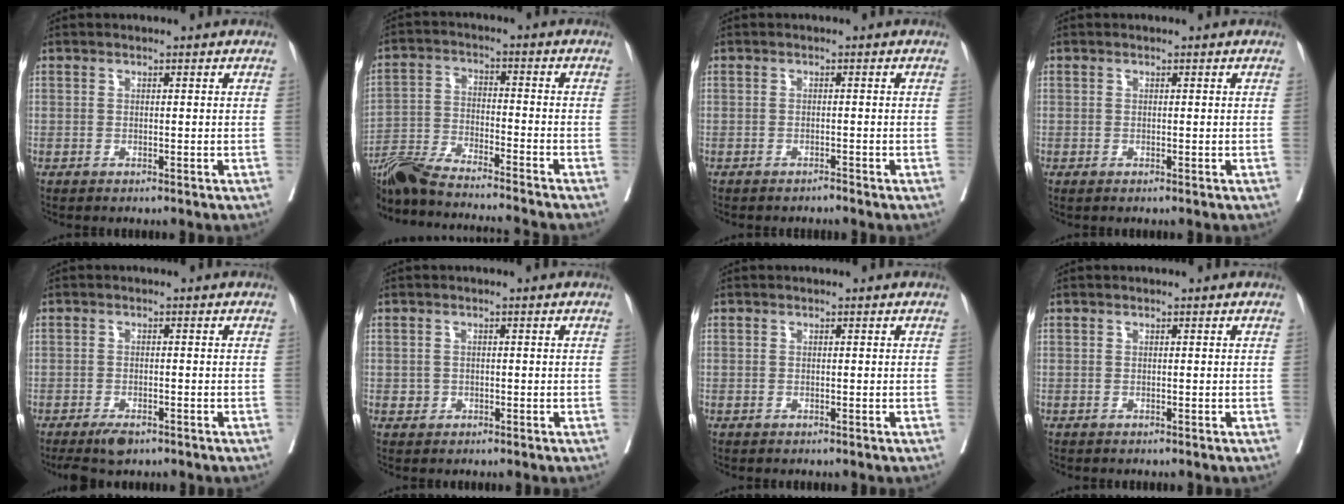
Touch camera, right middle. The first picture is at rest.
{"total": 17.2, "force": [-15.6, 0.0, 7.2], "torque": [-0.137, -0.022, -0.267]}
{"total": 0.5, "force": [-0.5, -0.1, 0.1], "torque": [-0.004, -0.002, -0.010]}
{"total": 0.0}
{"total": 3.4, "force": [-2.4, 1.1, 2.2], "torque": [-0.041, -0.006, -0.038]}
{"total": 1.1, "force": [-0.3, 1.1, 0.2], "torque": [0.000, 0.004, -0.002]}
{"total": 0.0}
{"total": 0.0}